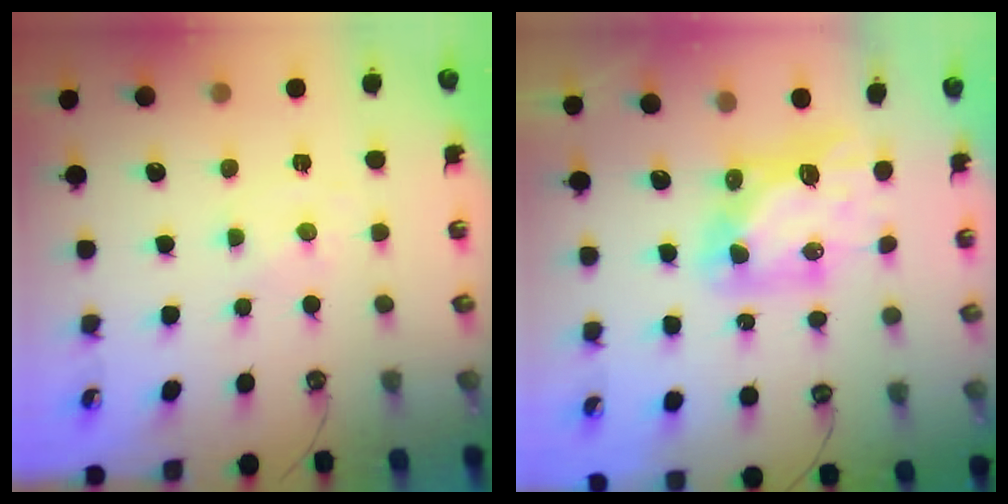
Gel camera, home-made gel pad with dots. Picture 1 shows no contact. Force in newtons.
{"total": 9.4, "press": 9.3, "slide": 1.5}